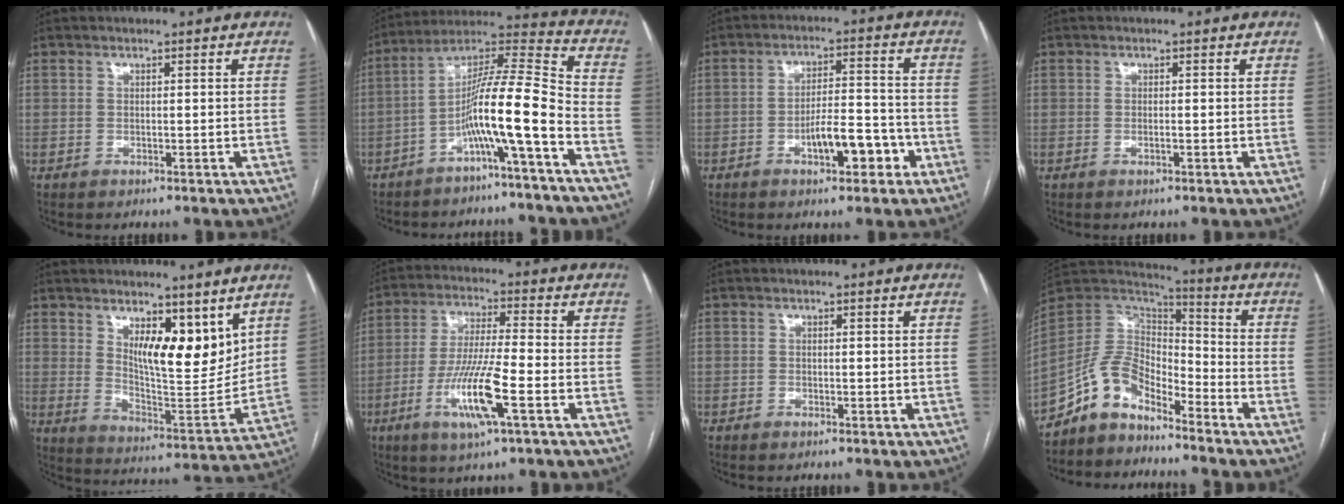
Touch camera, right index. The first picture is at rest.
{"total": 12.7, "force": [-5.6, -0.7, 11.4], "torque": [-0.197, 0.020, -0.104]}
{"total": 7.6, "force": [-3.5, 2.3, 6.3], "torque": [-0.102, 0.017, -0.051]}
{"total": 0.7, "force": [-0.2, 0.0, 0.6], "torque": [-0.014, 0.000, -0.002]}
{"total": 11.9, "force": [6.6, 4.0, 9.1], "torque": [-0.139, -0.015, 0.121]}
{"total": 11.4, "force": [-4.3, 0.4, 10.5], "torque": [-0.208, -0.014, -0.081]}
{"total": 0.5, "force": [-0.4, 0.2, 0.2], "torque": [-0.002, 0.001, -0.007]}
{"total": 9.8, "force": [-7.7, 4.5, 4.0], "torque": [-0.080, 0.041, -0.152]}